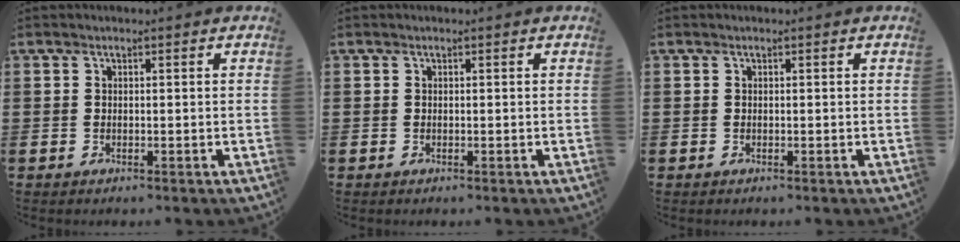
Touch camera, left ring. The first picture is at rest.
{"total": 0.0}
{"total": 0.0}